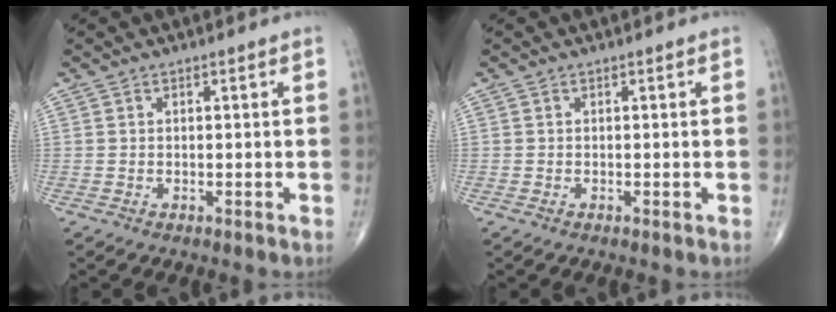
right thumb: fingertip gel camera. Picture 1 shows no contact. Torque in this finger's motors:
{"motor_torque": [1.56, 0.85, -0.06, -0.23, -0.04]}